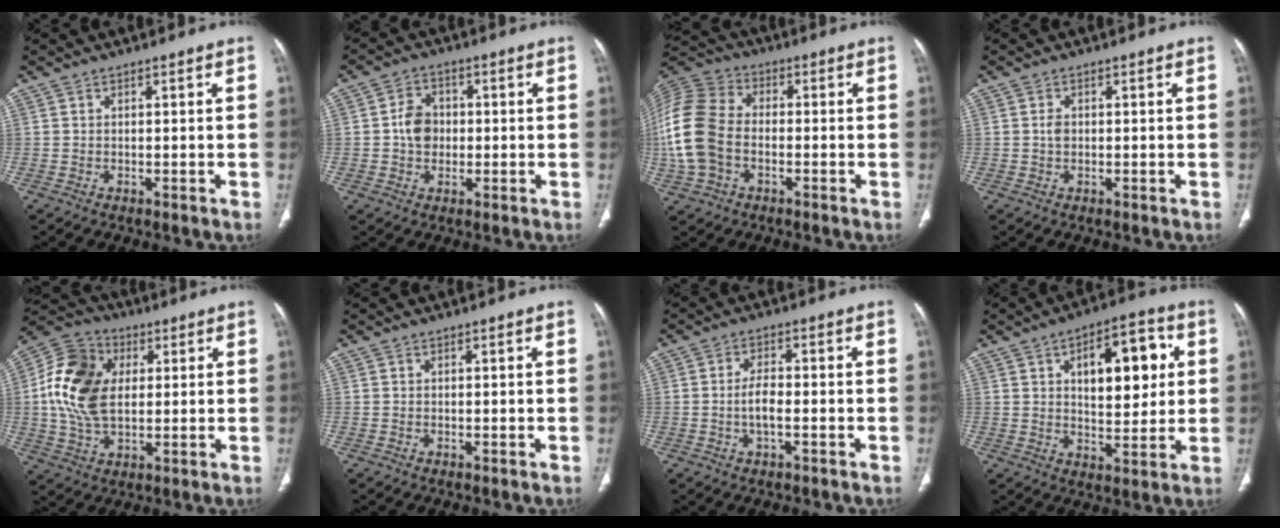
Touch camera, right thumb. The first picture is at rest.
{"total": 5.8, "force": [-0.1, 4.7, 3.3], "torque": [-0.038, 0.011, -0.008]}
{"total": 15.7, "force": [-2.4, 11.0, 11.0], "torque": [-0.242, 0.025, -0.051]}
{"total": 1.5, "force": [0.0, 1.1, 1.0], "torque": [-0.016, 0.002, 0.000]}
{"total": 15.4, "force": [2.2, 10.4, 11.2], "torque": [-0.203, 0.009, 0.035]}
{"total": 0.0}
{"total": 4.1, "force": [-1.0, 1.6, 3.6], "torque": [-0.072, 0.009, -0.022]}
{"total": 14.4, "force": [3.8, 7.1, 12.0], "torque": [-0.131, 0.003, 0.056]}